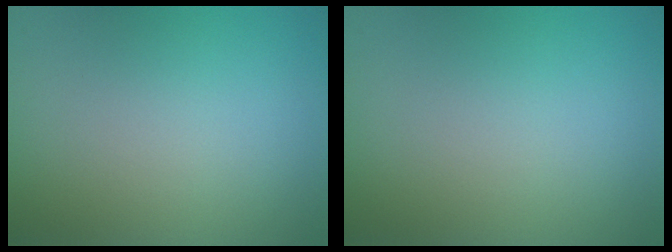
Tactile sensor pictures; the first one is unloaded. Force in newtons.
{"total": 0.0}